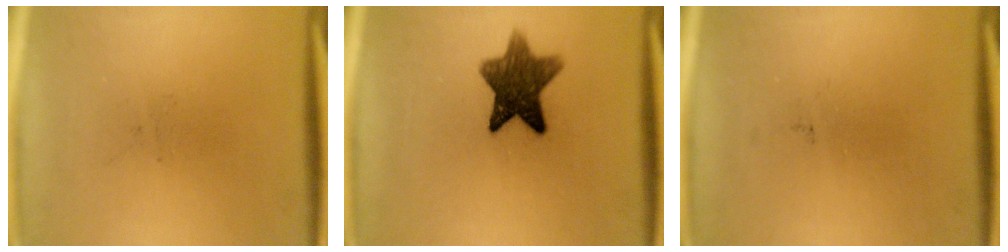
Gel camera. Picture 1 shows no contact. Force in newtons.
{"total": 9.8}
{"total": 0.0}